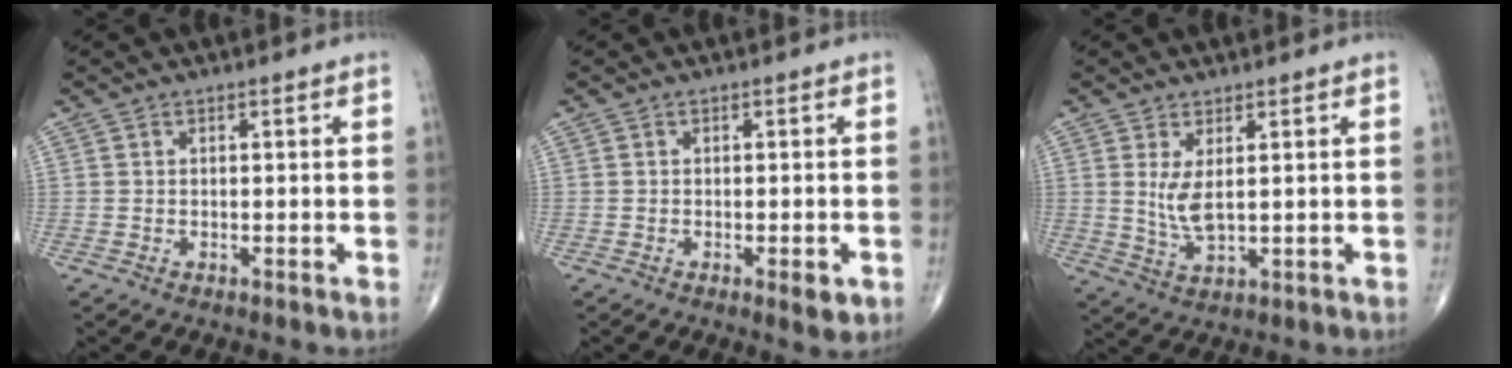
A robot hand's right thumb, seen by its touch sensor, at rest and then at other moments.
{"total": 2.6, "force": [-1.0, 0.9, 2.3], "torque": [-0.025, -0.003, -0.010]}
{"total": 4.9, "force": [1.2, 1.8, 4.4], "torque": [-0.090, -0.018, 0.033]}